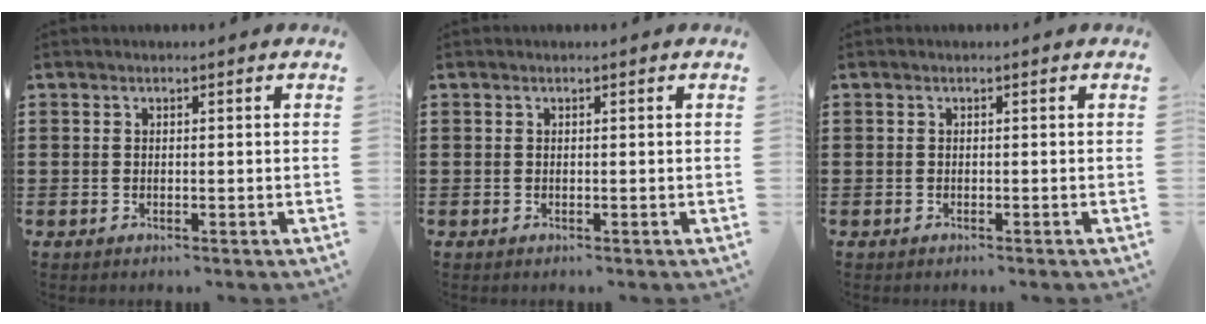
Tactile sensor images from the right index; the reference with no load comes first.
{"total": 0.0}
{"total": 0.0}